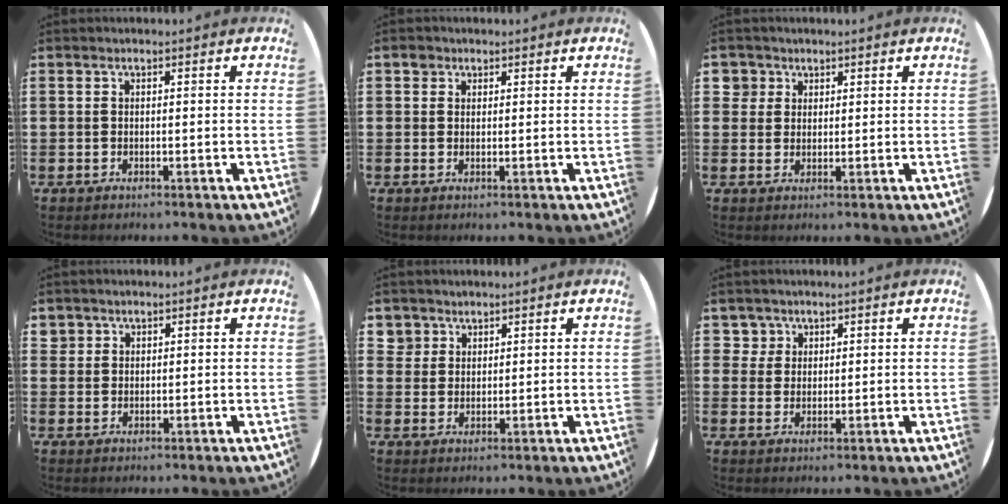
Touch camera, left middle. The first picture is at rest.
{"total": 1.5, "force": [1.1, 1.0, 0.1], "torque": [0.012, -0.002, 0.018]}
{"total": 2.5, "force": [1.6, 2.0, 0.1], "torque": [0.000, 0.006, 0.029]}
{"total": 1.5, "force": [1.2, 0.9, 0.0], "torque": [-0.002, 0.004, 0.025]}
{"total": 2.8, "force": [2.1, 1.8, 0.0], "torque": [0.001, 0.002, 0.041]}
{"total": 2.6, "force": [1.7, 1.9, 0.2], "torque": [-0.003, 0.003, 0.032]}